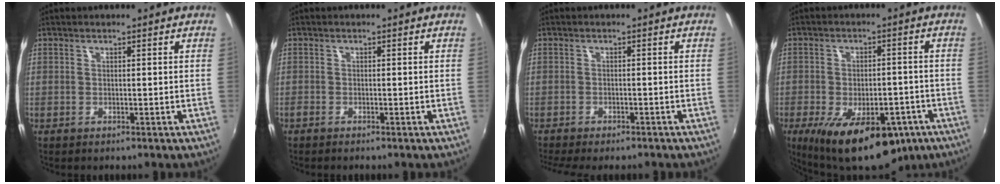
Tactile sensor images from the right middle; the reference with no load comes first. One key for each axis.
{"total": 0.7, "fx": -0.7, "fy": 0.1, "fz": 0.2, "tx": -0.005, "ty": -0.003, "tz": -0.016}
{"total": 6.4, "fx": -5.5, "fy": 1.3, "fz": 2.9, "tx": -0.071, "ty": -0.025, "tz": -0.088}
{"total": 17.4, "fx": -9.8, "fy": 8.2, "fz": 11.8, "tx": -0.219, "ty": -0.031, "tz": -0.133}